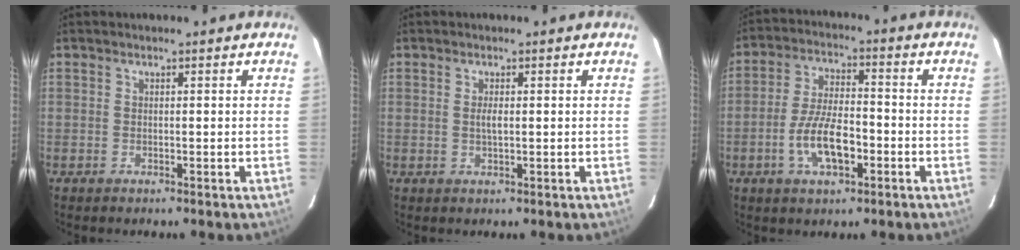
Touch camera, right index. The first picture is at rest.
{"total": 1.5, "force": [0.2, 0.5, 1.4], "torque": [-0.026, -0.001, 0.003]}
{"total": 9.5, "force": [-3.6, 3.7, 8.0], "torque": [-0.162, 0.001, -0.061]}